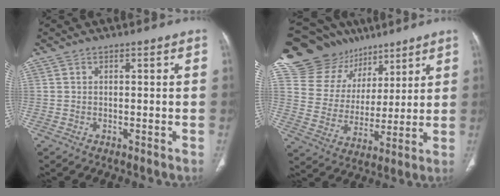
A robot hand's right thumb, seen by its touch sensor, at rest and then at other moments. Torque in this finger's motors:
{"motor_torque": [-1.34, 1.42, -0.19, -0.18, -0.14]}